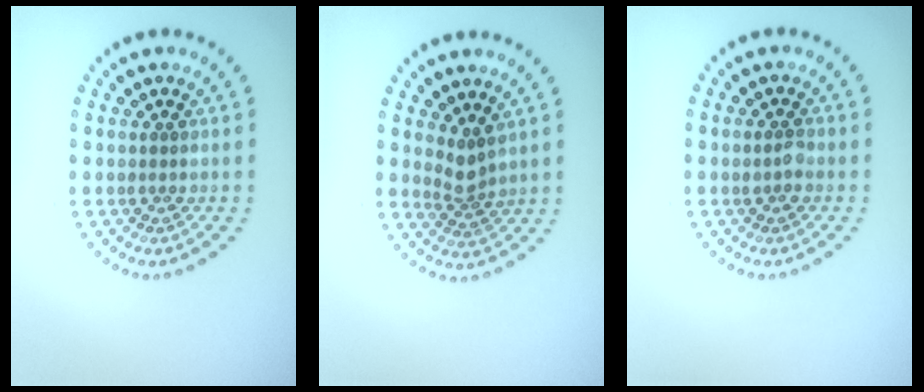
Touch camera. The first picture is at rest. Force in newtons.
{"total": 2.1, "press": 1.4, "slide": 1.5}
{"total": 1.1, "press": 1.1, "slide": 0.2}